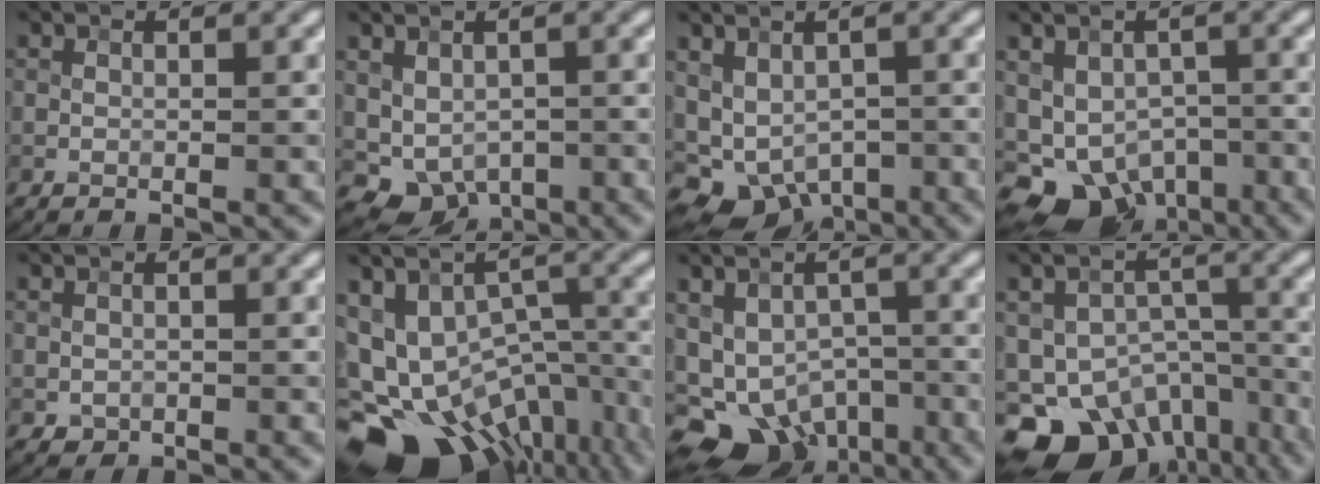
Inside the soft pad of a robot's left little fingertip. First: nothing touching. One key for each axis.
{"total": 4.3, "fx": -0.9, "fy": 3.4, "fz": 2.4, "tx": -0.041, "ty": -0.014, "tz": -0.006}
{"total": 7.7, "fx": -3.3, "fy": 5.8, "fz": 3.8, "tx": -0.051, "ty": -0.018, "tz": -0.028}
{"total": 11.4, "fx": -6.4, "fy": 8.3, "fz": 4.7, "tx": -0.060, "ty": -0.027, "tz": -0.081}
{"total": 1.0, "fx": -0.3, "fy": 0.8, "fz": 0.3, "tx": -0.003, "ty": -0.005, "tz": -0.004}
{"total": 18.4, "fx": -8.5, "fy": 12.7, "fz": 10.3, "tx": -0.181, "ty": -0.029, "tz": -0.082}
{"total": 12.1, "fx": -7.4, "fy": 8.1, "fz": 5.2, "tx": -0.073, "ty": -0.022, "tz": -0.093}
{"total": 13.4, "fx": -8.5, "fy": 8.3, "fz": 6.3, "tx": -0.116, "ty": -0.025, "tz": -0.112}